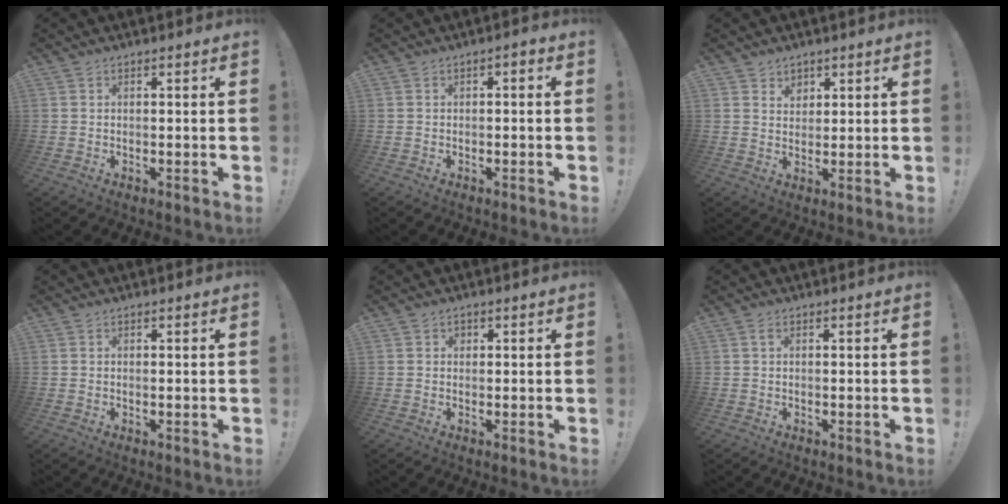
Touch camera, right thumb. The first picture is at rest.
{"total": 1.4, "force": [-1.1, 0.6, 0.6], "torque": [-0.014, 0.008, -0.020]}
{"total": 3.7, "force": [2.4, 2.7, 0.7], "torque": [-0.001, -0.015, 0.042]}
{"total": 0.0}
{"total": 1.2, "force": [0.4, 1.0, 0.4], "torque": [-0.007, 0.003, 0.006]}
{"total": 1.1, "force": [0.5, 0.6, 0.8], "torque": [-0.008, 0.000, 0.007]}